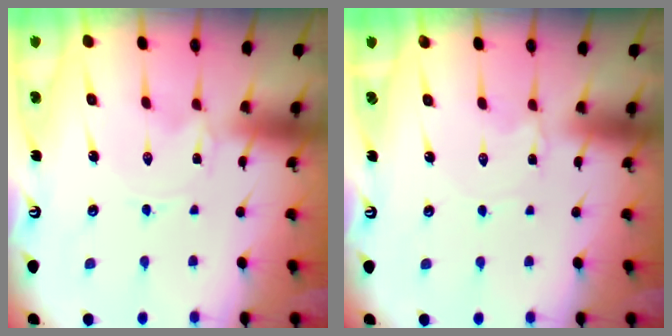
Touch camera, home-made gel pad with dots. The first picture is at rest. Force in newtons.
{"total": 1.0, "press": 1.0, "slide": 0.1}